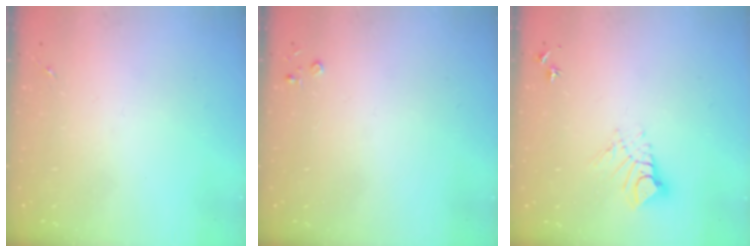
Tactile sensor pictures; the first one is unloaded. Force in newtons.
{"total": 2.2, "press": 2.2, "slide": 0.3}
{"total": 9.1, "press": 9.0, "slide": 1.0}